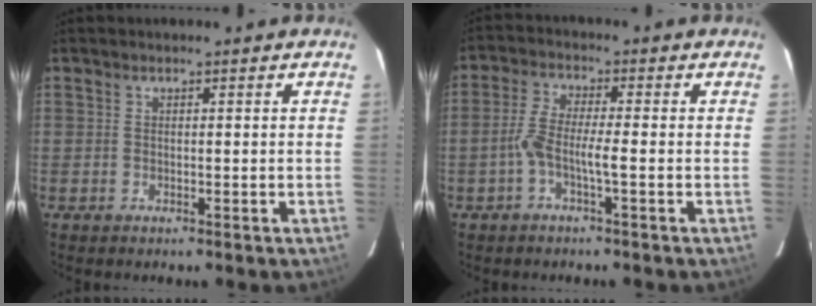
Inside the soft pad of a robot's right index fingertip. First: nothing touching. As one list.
[{"total": 5.7, "force": [-1.6, 0.4, 5.4], "torque": [-0.116, 0.013, -0.033]}]